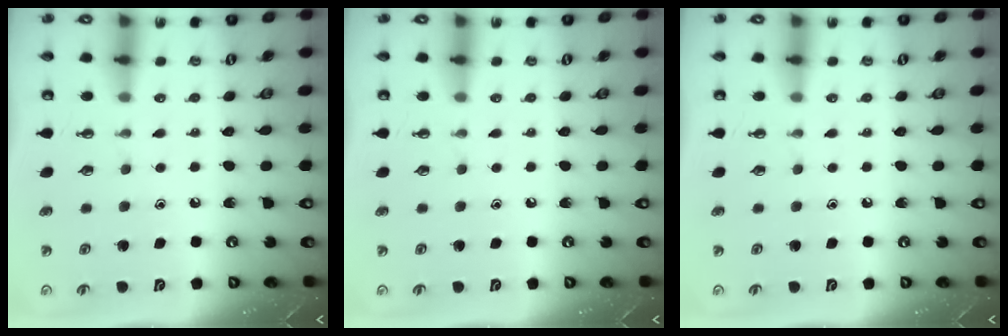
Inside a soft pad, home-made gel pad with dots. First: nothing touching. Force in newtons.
{"total": 0.0}
{"total": 0.0}